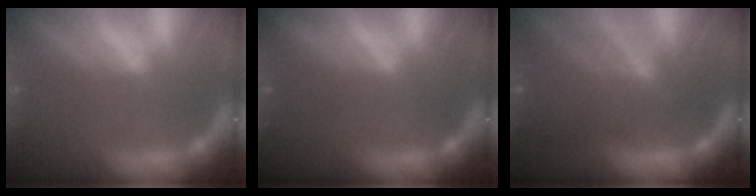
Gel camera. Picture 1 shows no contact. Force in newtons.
{"total": 0.9}
{"total": 7.5}